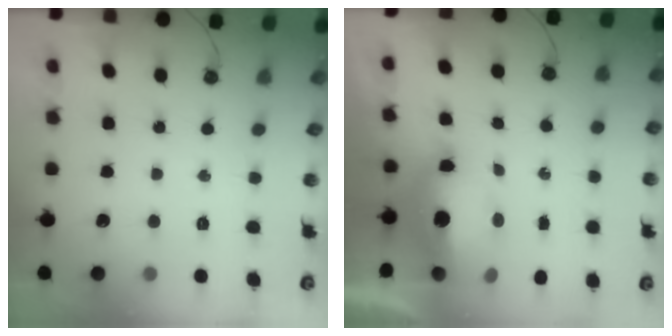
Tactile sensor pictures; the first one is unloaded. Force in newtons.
{"total": 12.3, "press": 12.1, "slide": 1.9}